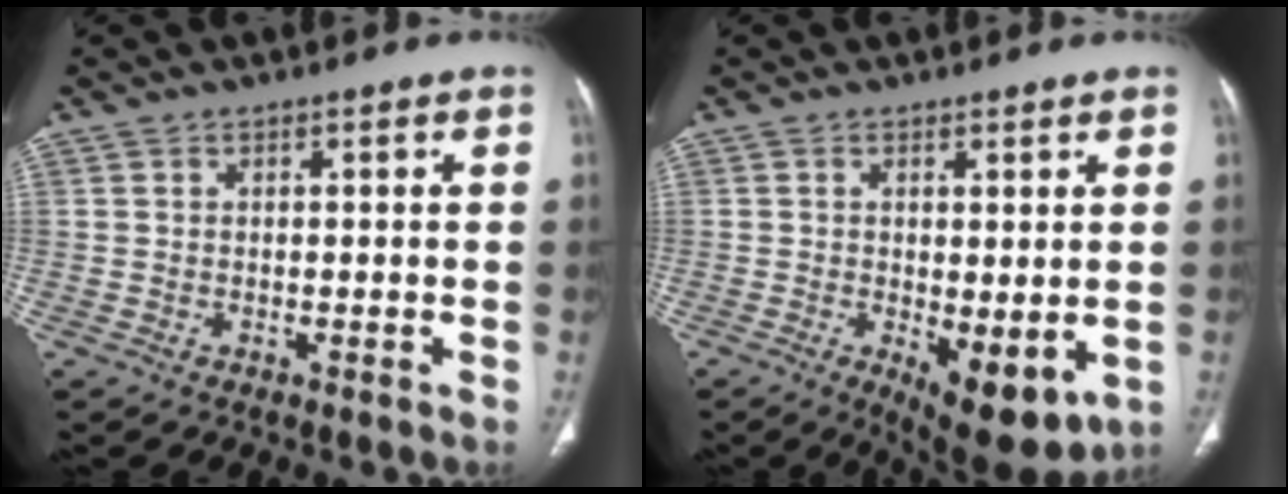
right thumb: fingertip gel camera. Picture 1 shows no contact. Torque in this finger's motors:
{"motor_torque": [-0.44, 0.39, 0.02, 0.00, 0.11]}